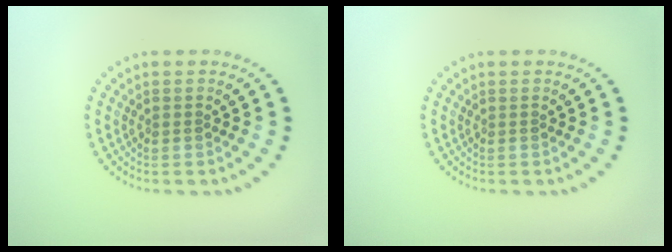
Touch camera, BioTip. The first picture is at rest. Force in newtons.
{"total": 0.0}